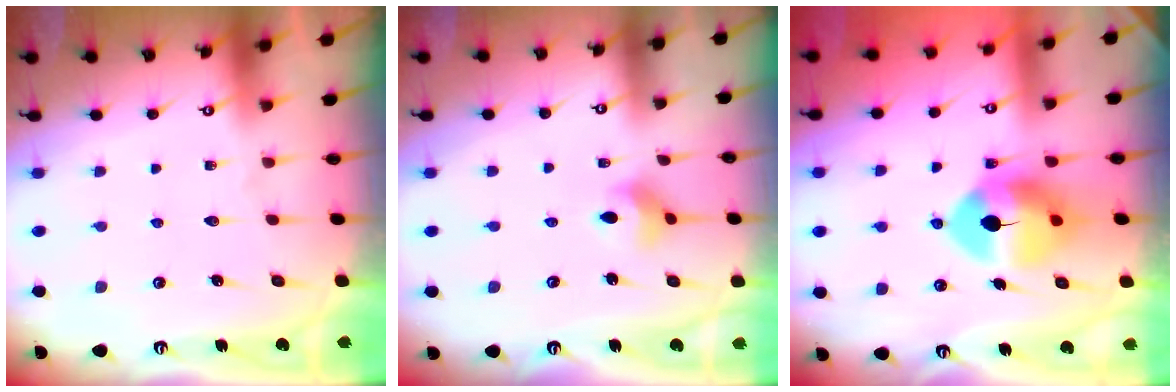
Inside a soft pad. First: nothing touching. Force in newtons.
{"total": 6.1, "press": 5.9, "slide": 1.8}
{"total": 10.0, "press": 9.9, "slide": 1.3}